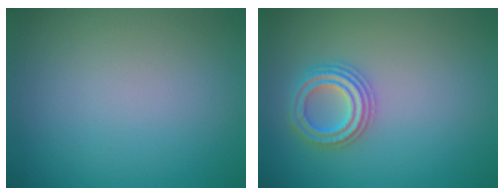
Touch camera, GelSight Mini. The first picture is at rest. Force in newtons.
{"total": 2.9, "press": 2.9, "slide": 0.5}